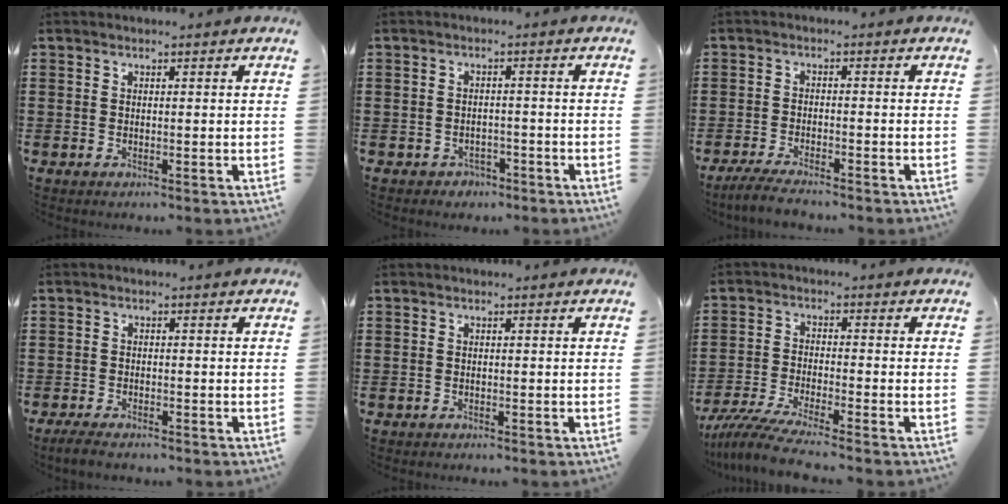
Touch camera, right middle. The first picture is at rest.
{"total": 1.8, "force": [-1.6, 0.9, -0.1], "torque": [-0.007, 0.002, -0.037]}
{"total": 3.5, "force": [-3.0, 0.3, 1.6], "torque": [-0.040, -0.006, -0.063]}
{"total": 2.0, "force": [-1.9, 0.4, 0.7], "torque": [-0.020, 0.001, -0.040]}
{"total": 0.6, "force": [-0.5, 0.2, 0.0], "torque": [-0.002, 0.000, -0.012]}
{"total": 6.1, "force": [-5.5, -0.2, 2.6], "torque": [-0.068, -0.019, -0.110]}